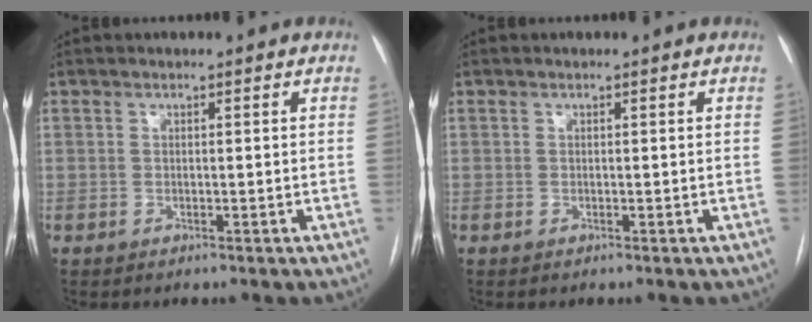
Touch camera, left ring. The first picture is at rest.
{"total": 0.0}